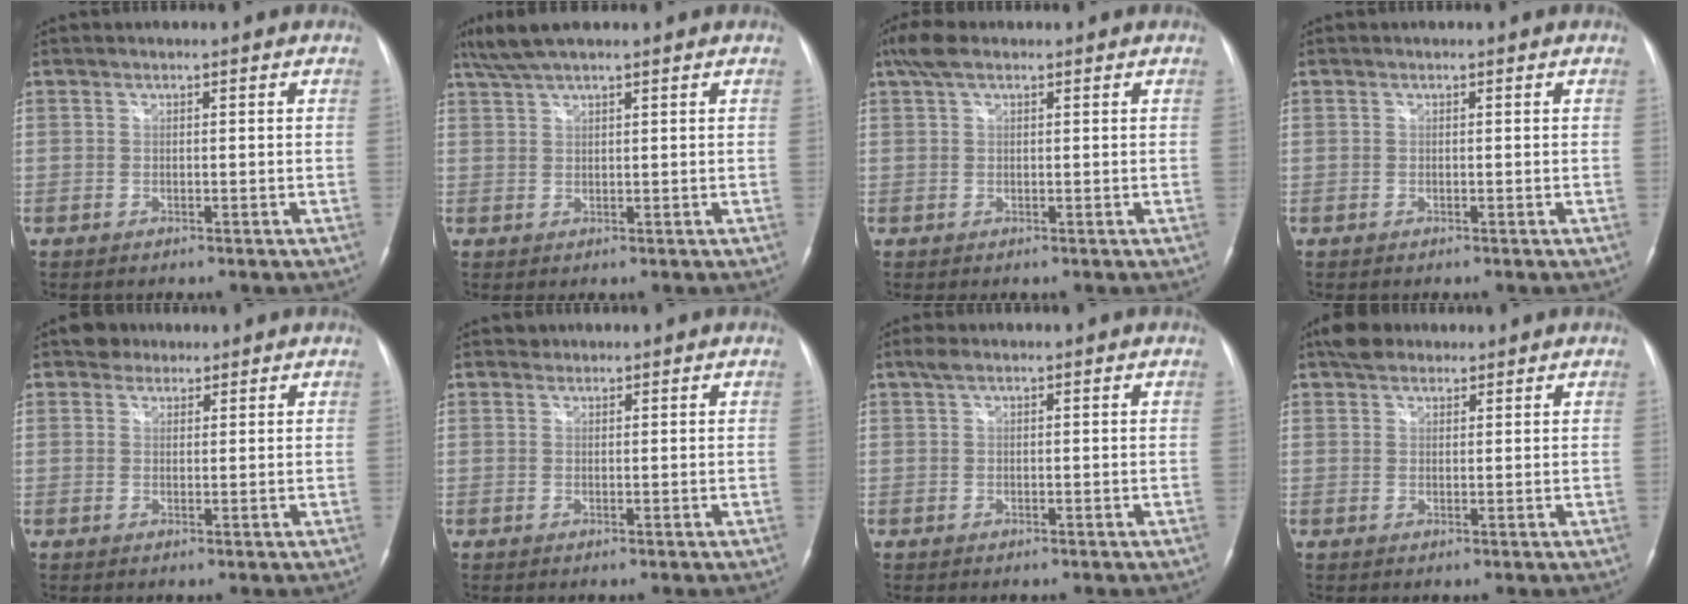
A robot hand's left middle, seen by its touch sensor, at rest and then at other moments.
{"total": 5.2, "force": [4.2, 0.6, 3.0], "torque": [-0.066, 0.025, 0.083]}
{"total": 3.8, "force": [2.5, 1.4, 2.4], "torque": [-0.061, 0.026, 0.051]}
{"total": 0.0}
{"total": 3.7, "force": [2.9, 2.1, 0.9], "torque": [-0.019, 0.019, 0.050]}
{"total": 0.7, "force": [0.6, 0.3, -0.2], "torque": [0.001, 0.000, 0.009]}
{"total": 1.3, "force": [0.9, 0.4, 0.9], "torque": [-0.025, 0.019, 0.018]}
{"total": 3.8, "force": [3.0, 2.0, 1.2], "torque": [-0.026, 0.021, 0.052]}